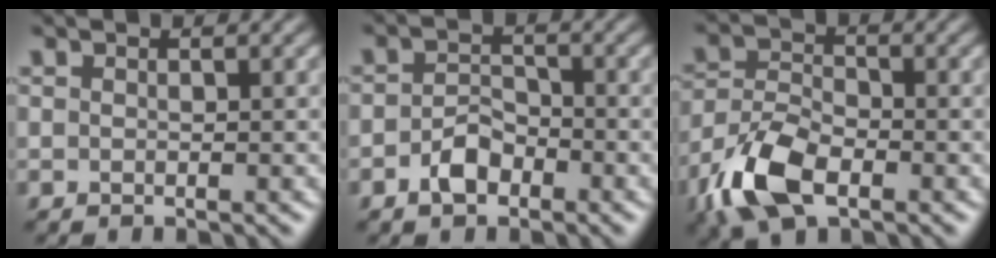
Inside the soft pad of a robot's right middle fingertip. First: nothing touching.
{"total": 2.7, "force": [-1.6, 1.7, 1.5], "torque": [-0.025, 0.007, -0.030]}
{"total": 6.7, "force": [-3.7, 3.4, 4.4], "torque": [-0.098, -0.004, -0.083]}